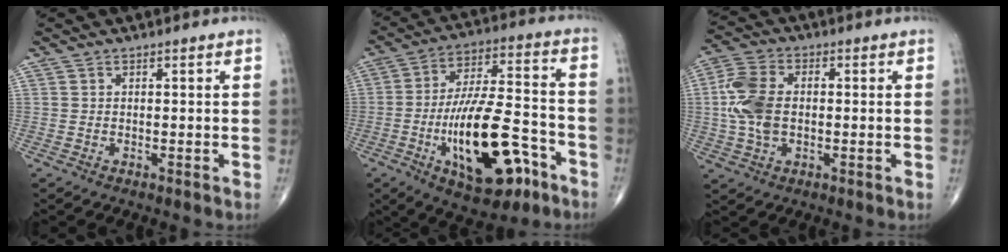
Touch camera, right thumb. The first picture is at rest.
{"total": 21.1, "force": [-8.1, 8.7, 17.4], "torque": [-0.280, 0.045, -0.121]}
{"total": 10.1, "force": [0.0, 6.3, 7.9], "torque": [-0.174, 0.015, -0.003]}